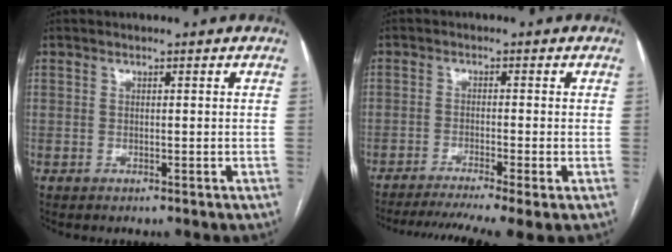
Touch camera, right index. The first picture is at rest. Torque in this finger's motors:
{"motor_torque": [1.78, -0.37, 0.21, 0.13]}